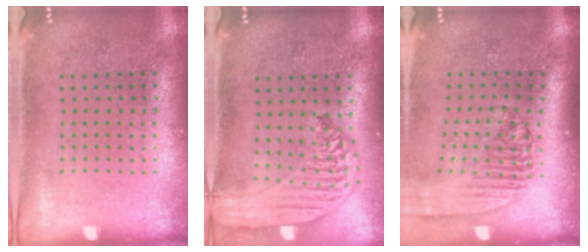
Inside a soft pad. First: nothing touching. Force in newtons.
{"total": 2.9, "press": 2.3, "slide": 1.7}
{"total": 2.1, "press": 1.7, "slide": 1.3}